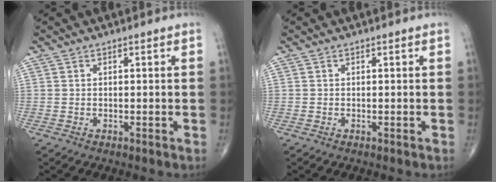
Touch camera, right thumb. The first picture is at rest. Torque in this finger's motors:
{"motor_torque": [0.17, 0.03, 0.08, 0.01, 0.02]}